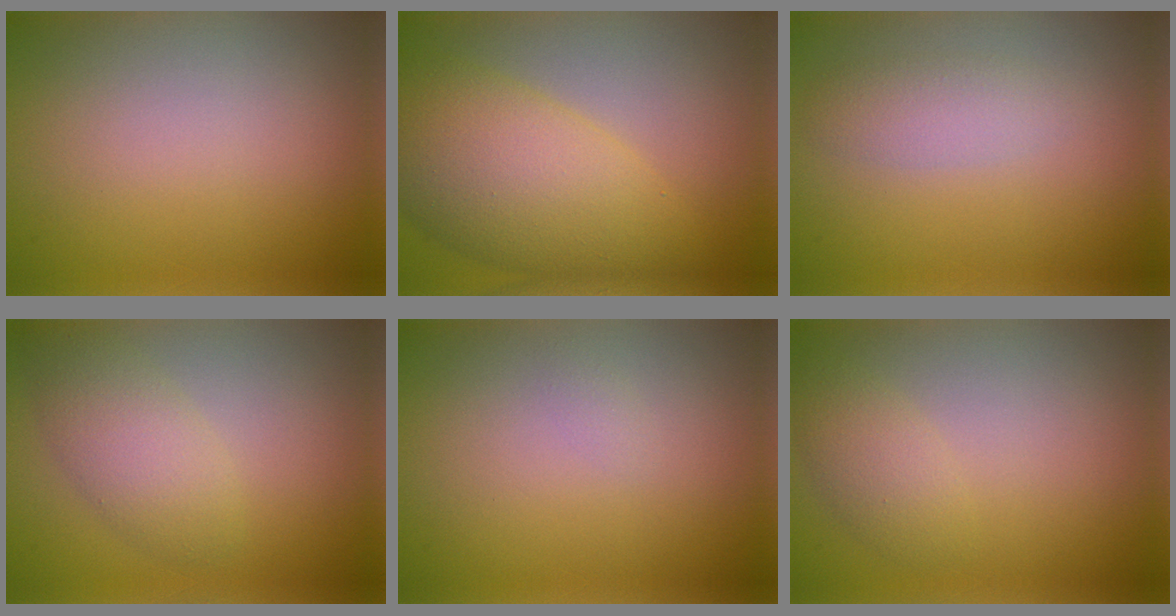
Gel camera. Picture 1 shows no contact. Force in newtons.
{"total": 9.1, "press": 9.1, "slide": 0.3}
{"total": 2.1, "press": 2.1, "slide": 0.1}
{"total": 3.6, "press": 3.6, "slide": 0.1}
{"total": 0.5, "press": 0.5, "slide": 0.0}
{"total": 2.1, "press": 2.1, "slide": 0.0}